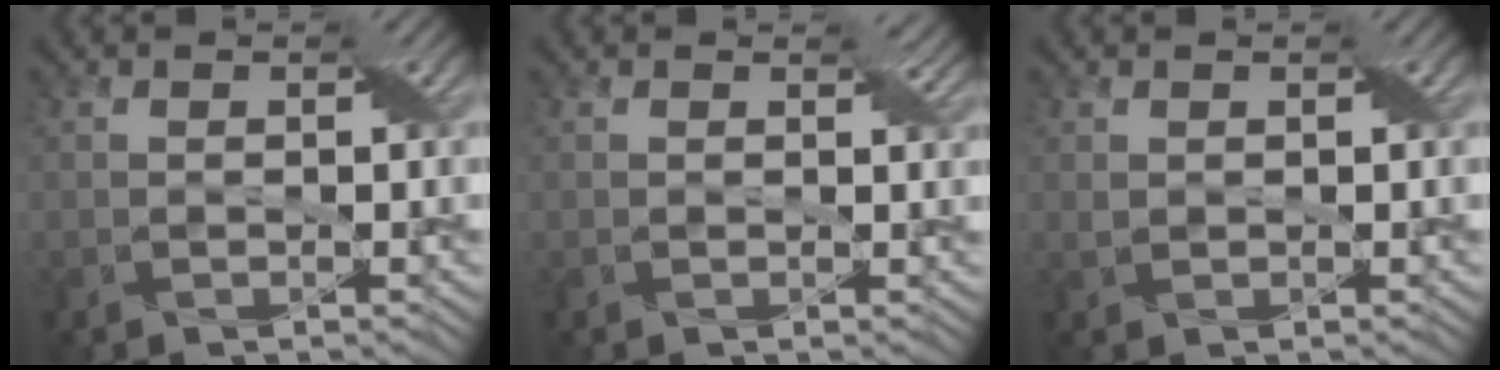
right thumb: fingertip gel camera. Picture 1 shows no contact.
{"total": 1.1, "force": [0.8, 0.4, 0.7], "torque": [-0.014, -0.003, 0.015]}
{"total": 0.6, "force": [0.4, 0.4, 0.3], "torque": [-0.012, 0.001, 0.012]}